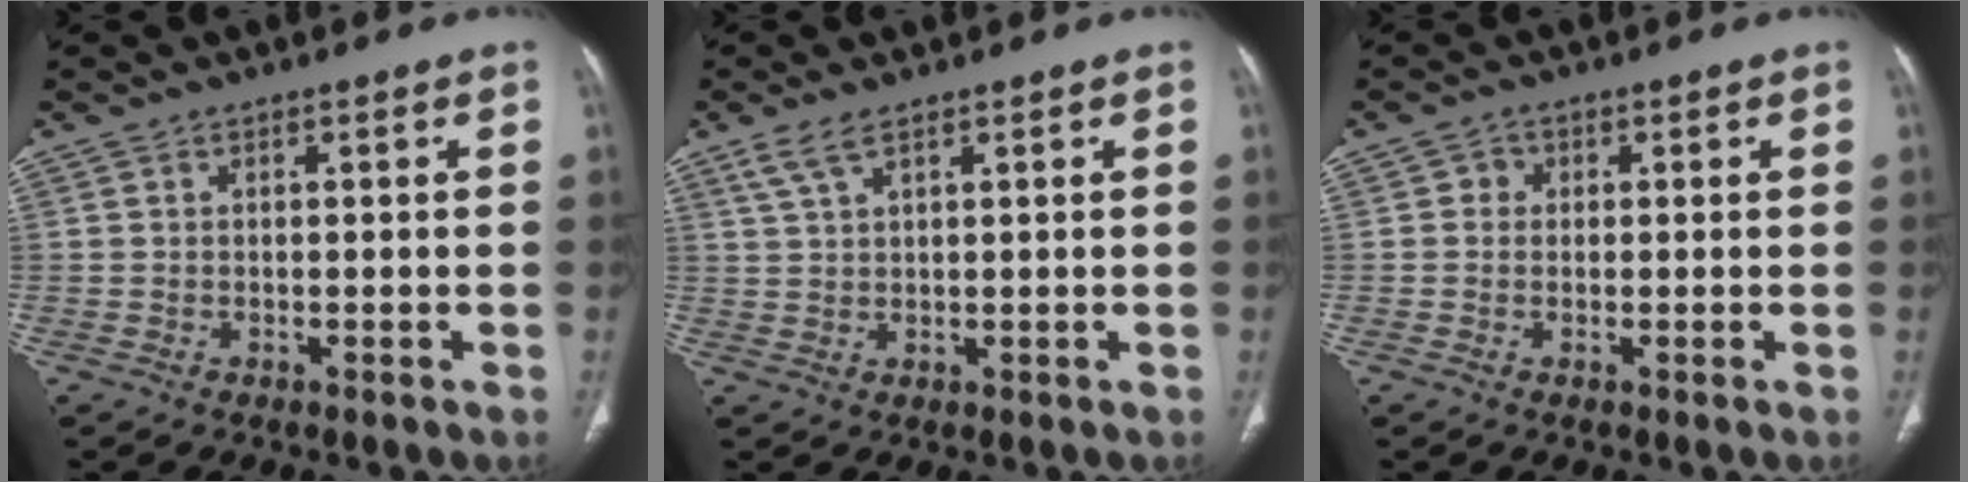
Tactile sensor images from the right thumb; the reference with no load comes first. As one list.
[{"total": 3.5, "force": [2.3, 1.1, 2.4], "torque": [-0.060, 0.005, 0.055]}, {"total": 1.7, "force": [0.2, 1.6, 0.5], "torque": [0.002, 0.004, -0.002]}]